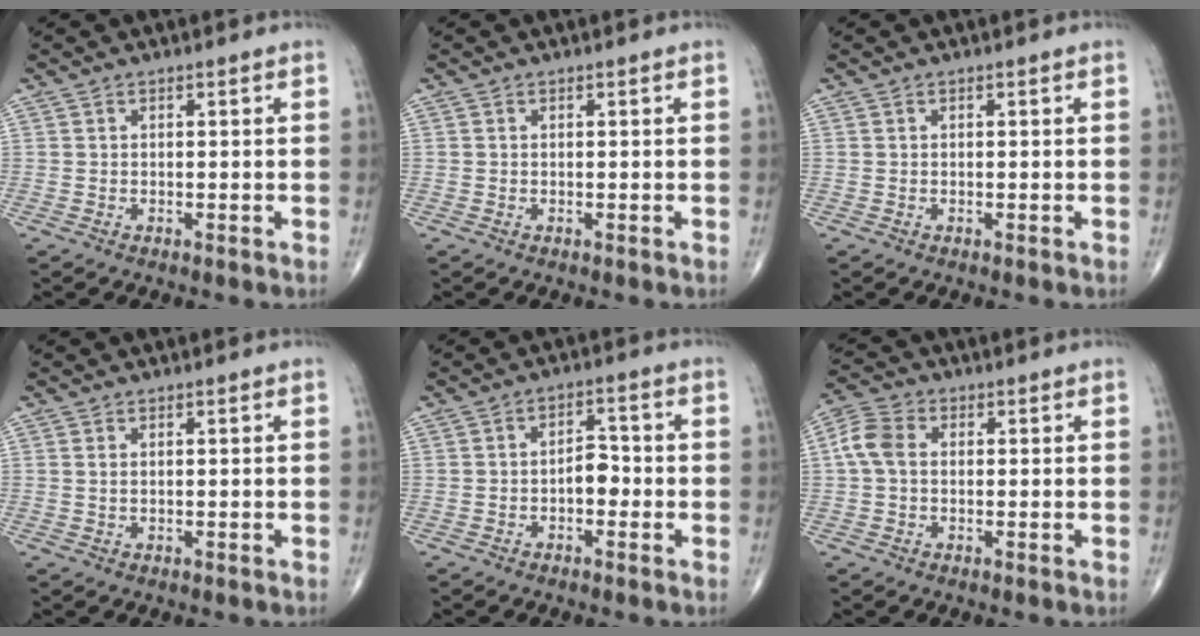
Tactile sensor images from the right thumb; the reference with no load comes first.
{"total": 0.0}
{"total": 0.0}
{"total": 0.6, "force": [0.3, 0.3, 0.5], "torque": [-0.014, 0.002, 0.007]}
{"total": 4.1, "force": [-1.1, 2.5, 3.1], "torque": [-0.030, 0.019, -0.024]}
{"total": 5.8, "force": [0.5, 4.1, 4.1], "torque": [-0.091, 0.018, 0.003]}